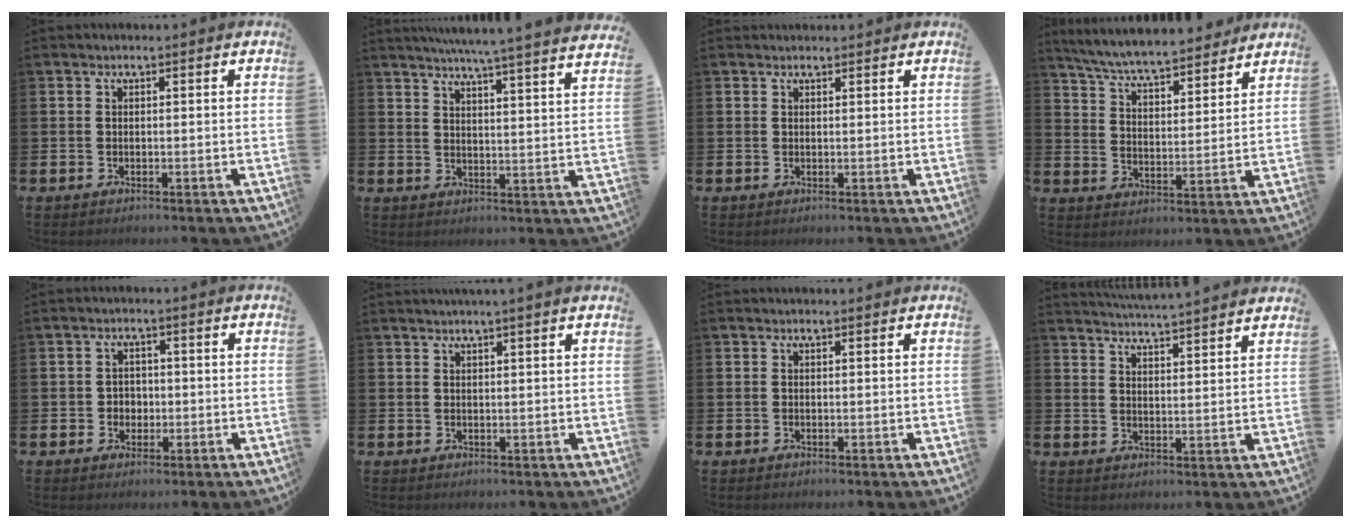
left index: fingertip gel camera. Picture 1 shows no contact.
{"total": 6.2, "force": [5.8, -0.9, 1.8], "torque": [-0.043, -0.042, 0.098]}
{"total": 1.0, "force": [0.9, 0.3, 0.0], "torque": [0.008, 0.000, 0.016]}
{"total": 7.1, "force": [6.7, 0.7, 2.0], "torque": [-0.072, -0.046, 0.118]}
{"total": 2.2, "force": [-0.1, 2.1, 0.7], "torque": [-0.003, 0.002, -0.010]}
{"total": 1.4, "force": [1.2, -0.6, 0.4], "torque": [-0.012, -0.001, 0.024]}
{"total": 0.0}
{"total": 4.8, "force": [4.8, -0.6, 0.2], "torque": [-0.025, -0.032, 0.086]}